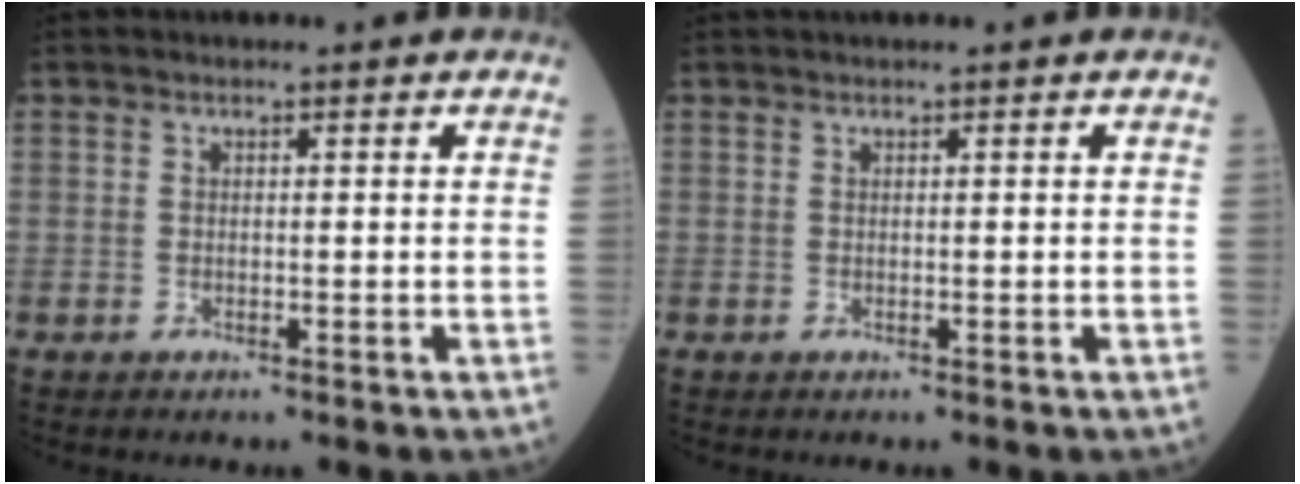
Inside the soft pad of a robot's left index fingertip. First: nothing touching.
{"total": 0.6, "force": [0.4, -0.2, 0.3], "torque": [-0.014, 0.005, 0.015]}